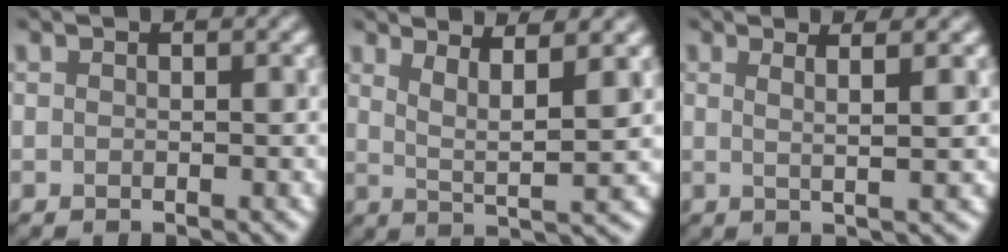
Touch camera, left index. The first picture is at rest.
{"total": 4.2, "force": [2.2, 0.6, 3.5], "torque": [-0.060, 0.002, 0.052]}
{"total": 3.1, "force": [1.4, 0.6, 2.7], "torque": [-0.037, 0.011, 0.008]}